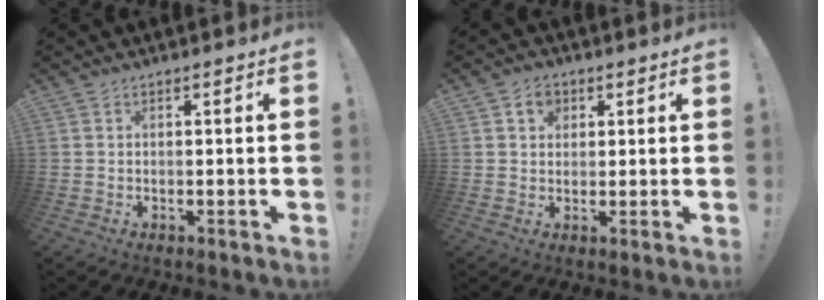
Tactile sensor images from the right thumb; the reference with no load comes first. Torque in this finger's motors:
{"motor_torque": [-0.03, -0.05, 0.07, -0.01, 0.00]}